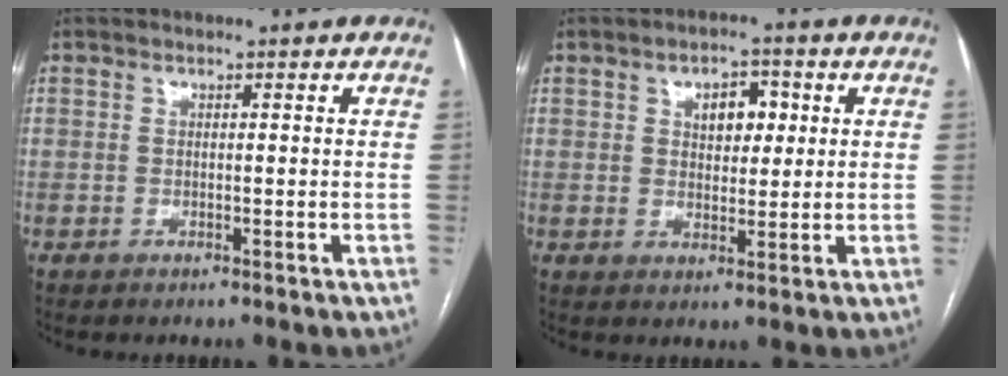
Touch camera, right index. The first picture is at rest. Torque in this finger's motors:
{"motor_torque": [0.10, 0.04, 0.08, 0.04]}